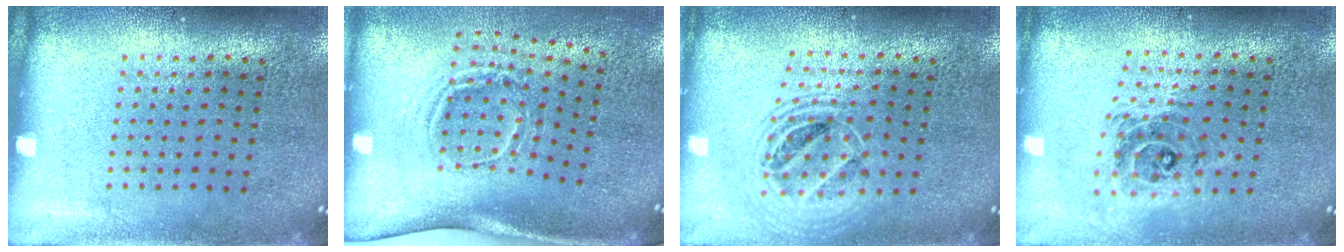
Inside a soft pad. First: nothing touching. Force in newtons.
{"total": 1.9, "press": 1.2, "slide": 1.5}
{"total": 1.8, "press": 1.5, "slide": 1.0}
{"total": 0.8, "press": 0.8, "slide": 0.2}